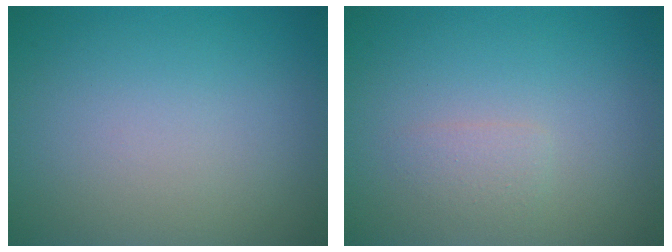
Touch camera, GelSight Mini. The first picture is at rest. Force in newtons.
{"total": 1.1, "press": 1.1, "slide": 0.1}